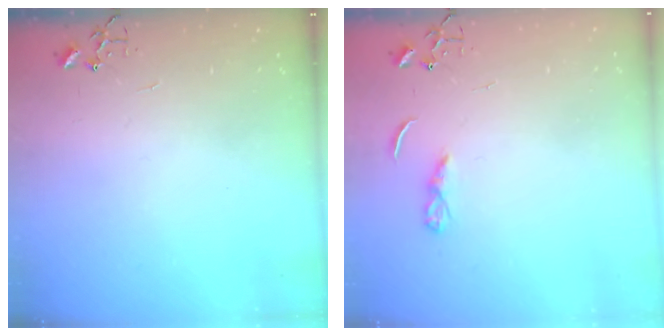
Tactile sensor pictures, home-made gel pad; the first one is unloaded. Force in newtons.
{"total": 3.3, "press": 3.3, "slide": 0.4}